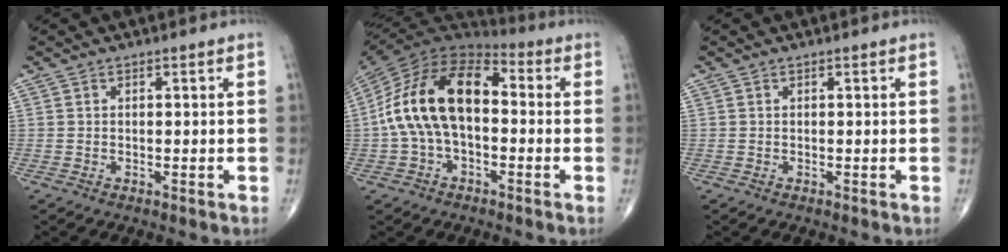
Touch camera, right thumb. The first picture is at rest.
{"total": 18.1, "force": [-0.2, 10.4, 14.8], "torque": [-0.273, 0.045, -0.013]}
{"total": 0.0}